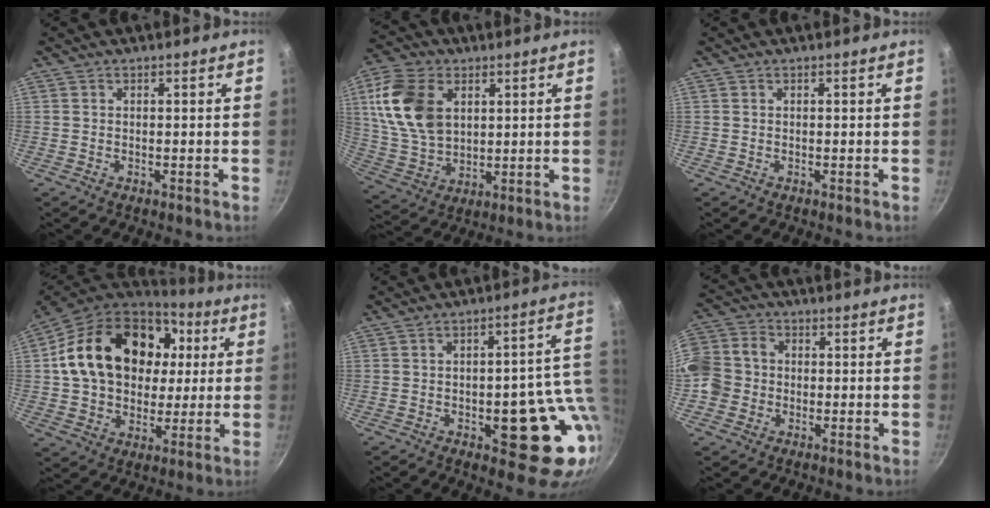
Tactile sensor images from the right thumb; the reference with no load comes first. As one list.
[{"total": 15.5, "force": [4.3, 10.4, 10.7], "torque": [-0.189, -0.009, 0.092]}, {"total": 0.0}, {"total": 25.0, "force": [5.2, 18.2, 16.3], "torque": [-0.266, 0.023, 0.091]}, {"total": 16.6, "force": [-1.9, 7.4, 14.7], "torque": [-0.121, 0.007, -0.021]}, {"total": 10.1, "force": [-1.4, 8.7, 4.8], "torque": [-0.076, 0.024, -0.047]}]